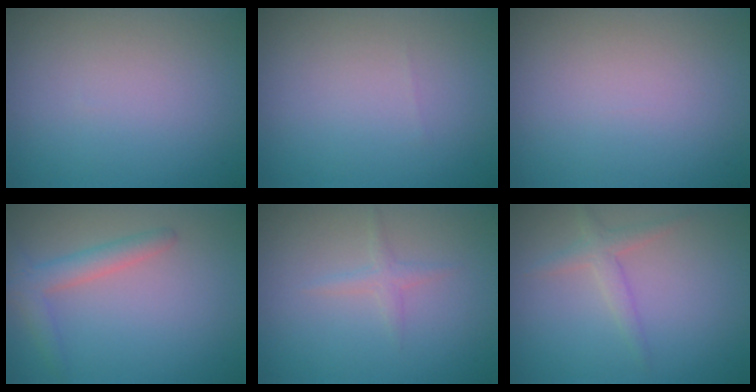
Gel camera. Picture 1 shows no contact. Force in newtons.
{"total": 0.0}
{"total": 0.0}
{"total": 2.6, "press": 2.5, "slide": 0.1}
{"total": 1.1, "press": 1.1, "slide": 0.0}
{"total": 1.8, "press": 1.8, "slide": 0.1}